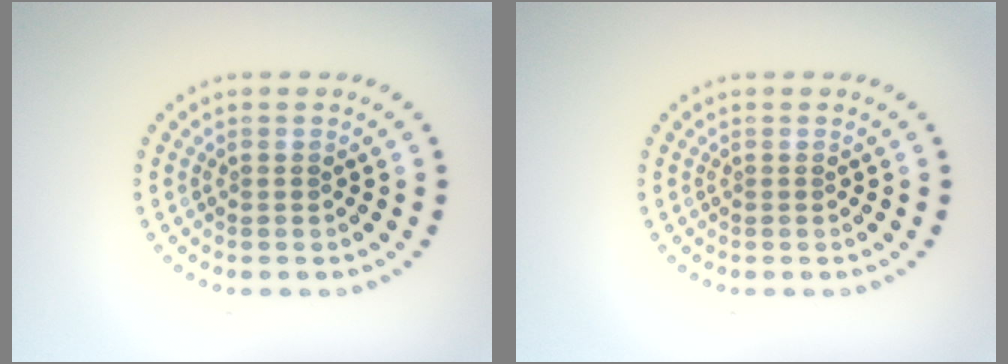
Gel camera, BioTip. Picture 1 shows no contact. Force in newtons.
{"total": 0.0}